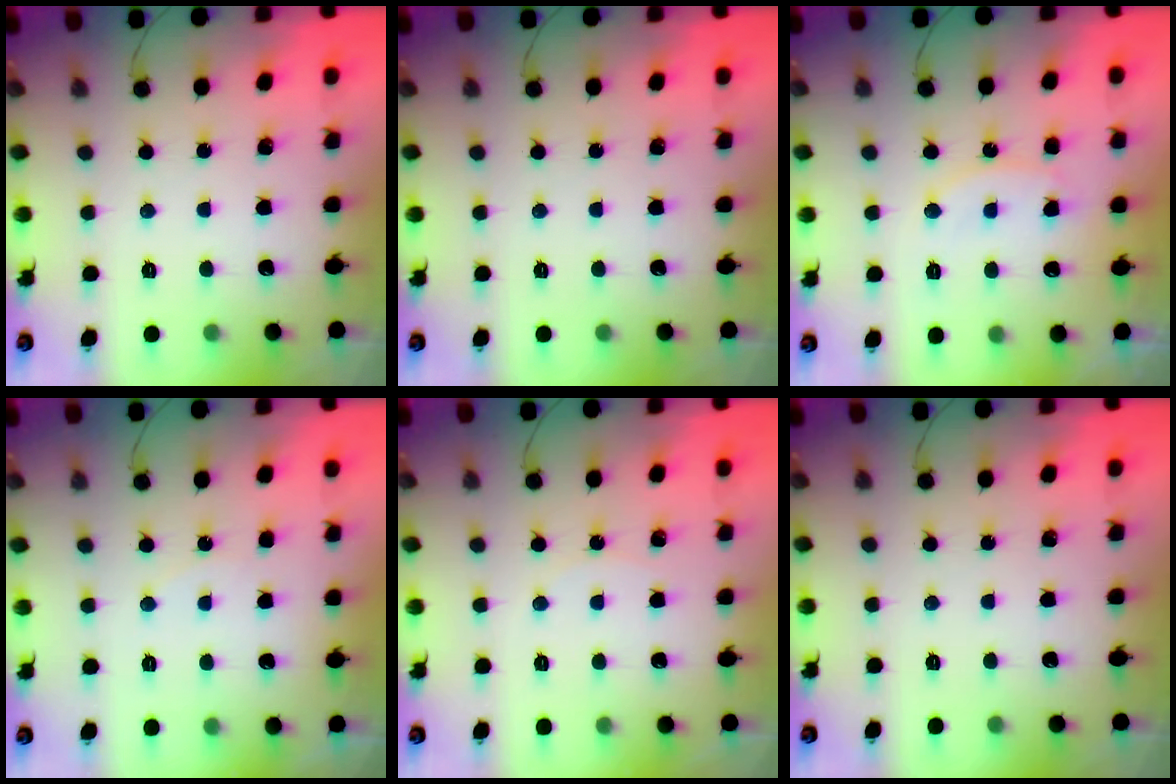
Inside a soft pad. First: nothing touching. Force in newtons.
{"total": 0.0}
{"total": 8.5, "press": 8.5, "slide": 0.4}
{"total": 4.9, "press": 4.8, "slide": 0.4}
{"total": 3.9, "press": 3.1, "slide": 2.3}
{"total": 0.0}